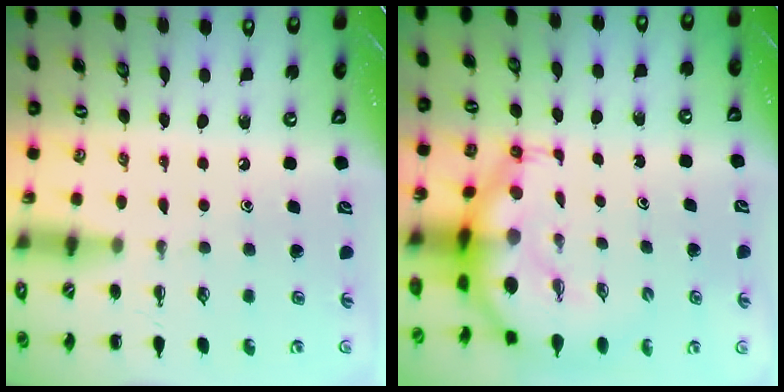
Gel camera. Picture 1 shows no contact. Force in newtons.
{"total": 7.2, "press": 7.0, "slide": 1.9}